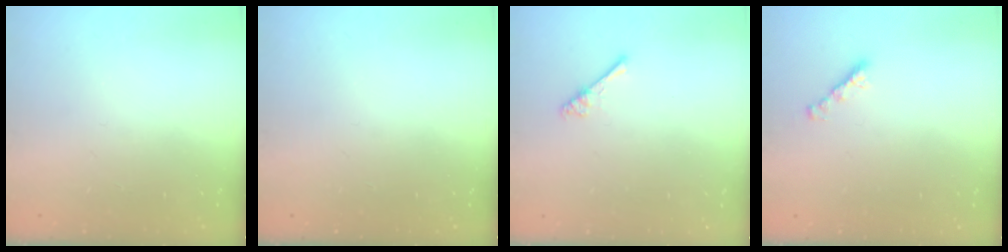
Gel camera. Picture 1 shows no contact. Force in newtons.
{"total": 0.0}
{"total": 2.4, "press": 2.4, "slide": 0.4}
{"total": 2.2, "press": 2.1, "slide": 0.5}